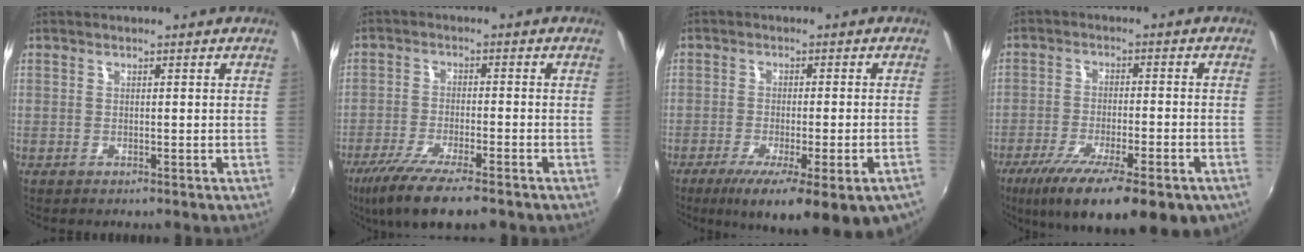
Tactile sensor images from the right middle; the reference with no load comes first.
{"total": 11.8, "force": [-8.6, 2.0, 7.9], "torque": [-0.170, -0.038, -0.152]}
{"total": 16.9, "force": [-10.4, 3.6, 12.7], "torque": [-0.203, -0.055, -0.142]}
{"total": 20.2, "force": [-12.6, 5.8, 14.6], "torque": [-0.258, -0.062, -0.188]}